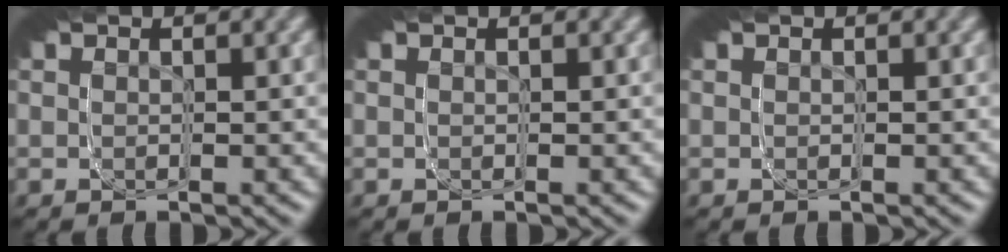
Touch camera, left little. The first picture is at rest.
{"total": 0.0}
{"total": 0.0}